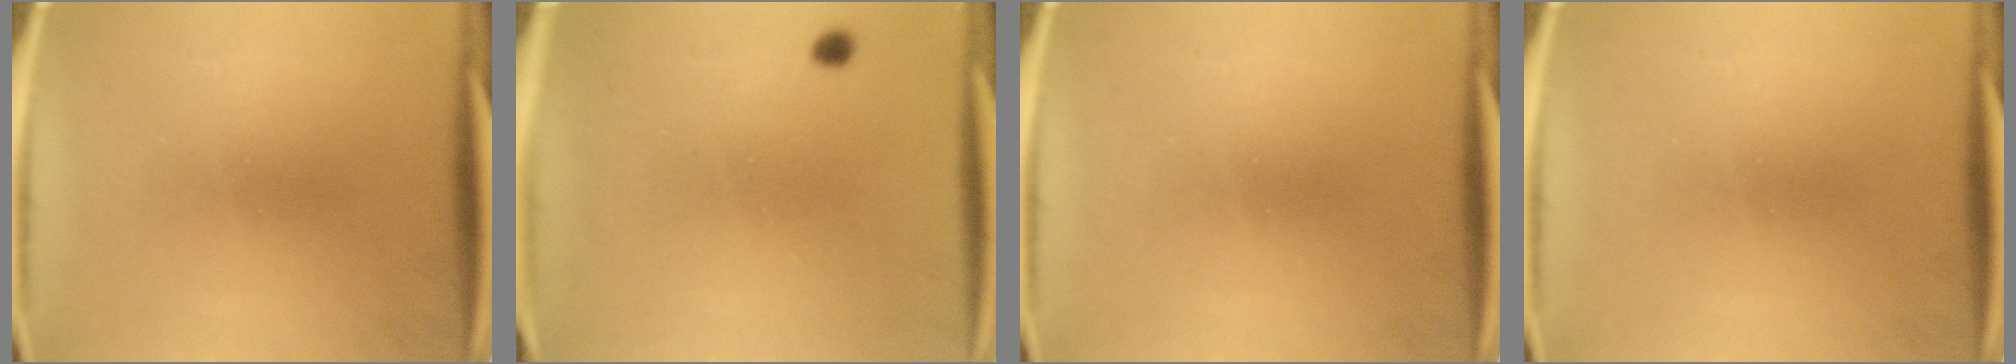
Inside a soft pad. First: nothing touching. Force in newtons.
{"total": 0.9}
{"total": 0.0}
{"total": 0.0}